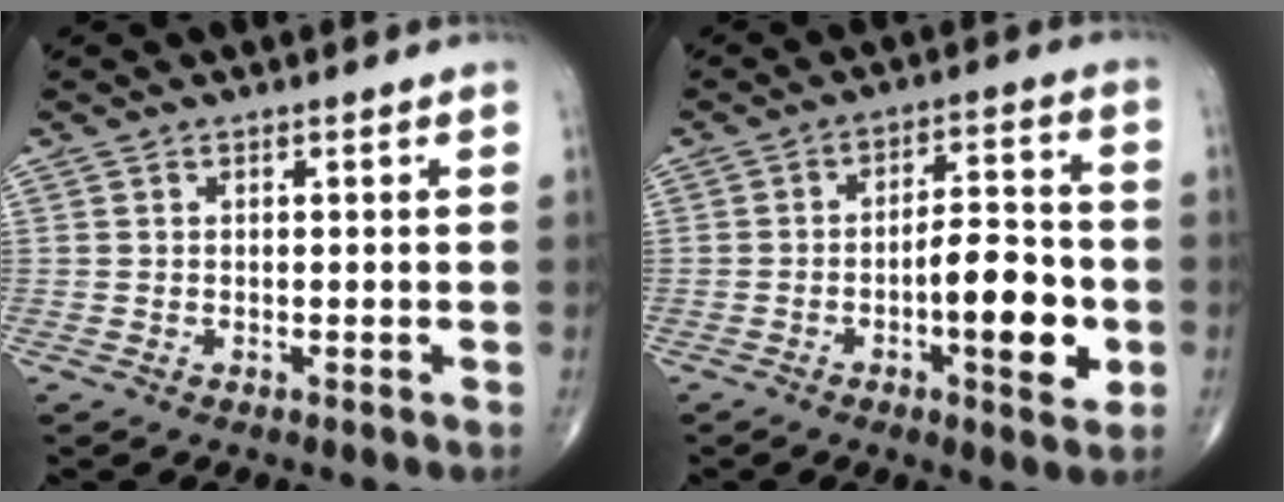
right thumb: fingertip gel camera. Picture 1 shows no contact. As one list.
[{"total": 11.9, "force": [-3.1, 4.1, 10.8], "torque": [-0.138, 0.022, -0.047]}]